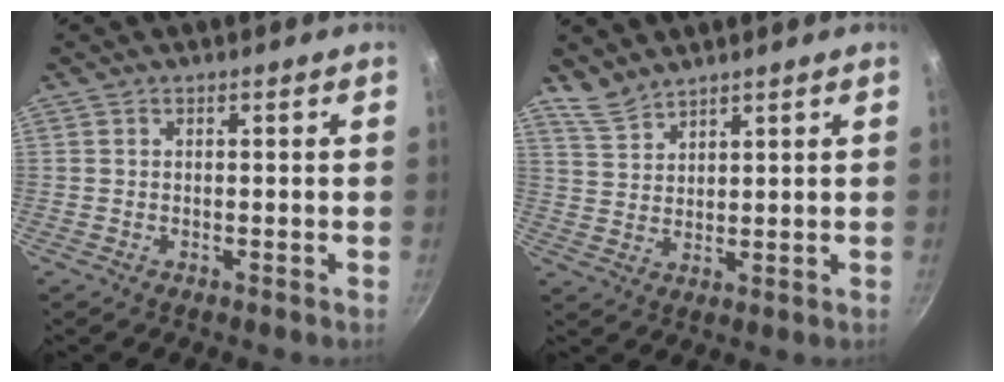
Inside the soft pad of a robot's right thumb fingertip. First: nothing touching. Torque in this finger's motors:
{"motor_torque": [0.38, 0.59, 0.29, -0.01, 0.10]}